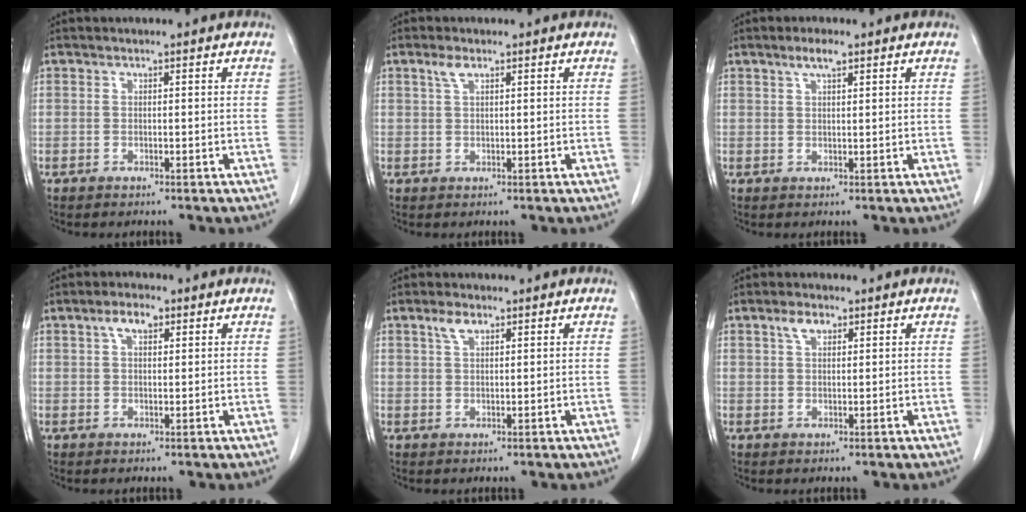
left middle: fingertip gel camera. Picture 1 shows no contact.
{"total": 1.8, "force": [1.1, 0.5, 1.3], "torque": [-0.033, 0.006, 0.024]}
{"total": 2.6, "force": [1.7, 0.5, 1.9], "torque": [-0.041, 0.005, 0.032]}
{"total": 3.4, "force": [1.7, 1.4, 2.5], "torque": [-0.052, 0.011, 0.032]}
{"total": 2.5, "force": [1.5, 1.0, 1.7], "torque": [-0.040, 0.006, 0.034]}
{"total": 2.7, "force": [1.6, 1.3, 1.7], "torque": [-0.040, 0.007, 0.033]}